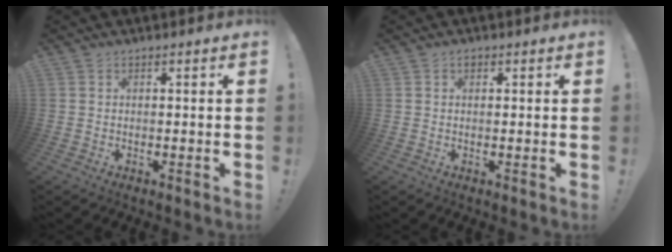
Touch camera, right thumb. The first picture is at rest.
{"total": 0.7, "force": [0.4, 0.5, 0.3], "torque": [0.001, 0.000, 0.005]}